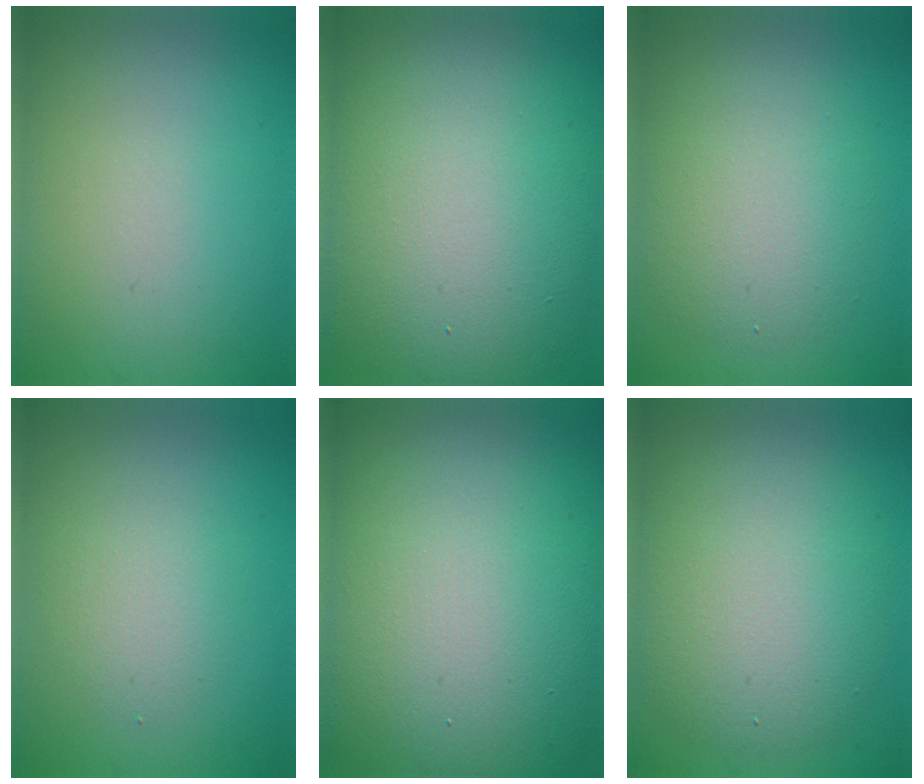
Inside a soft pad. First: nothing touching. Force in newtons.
{"total": 16.6, "press": 16.6, "slide": 0.7}
{"total": 4.6, "press": 4.6, "slide": 0.4}
{"total": 2.3, "press": 2.3, "slide": 0.2}
{"total": 21.0, "press": 20.9, "slide": 1.1}
{"total": 7.5, "press": 7.5, "slide": 0.3}